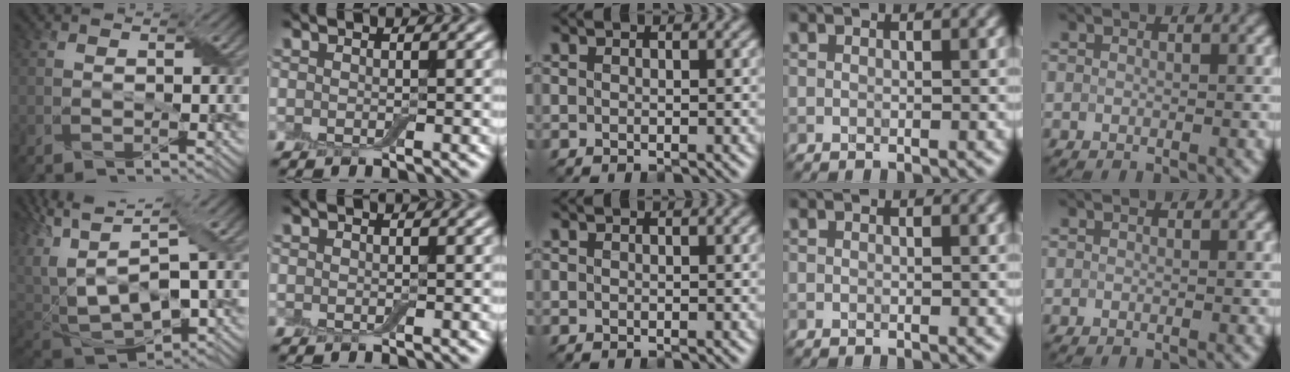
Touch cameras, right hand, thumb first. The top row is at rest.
{"thumb": {"total": 14.6, "force": [-0.6, 7.6, 12.5], "torque": [-0.277, -0.018, 0.040]}}